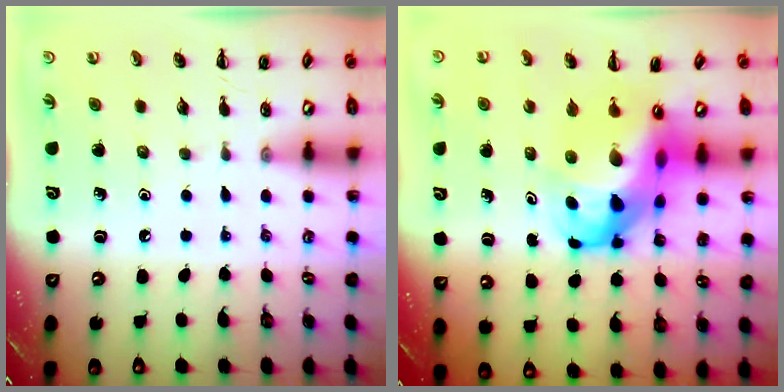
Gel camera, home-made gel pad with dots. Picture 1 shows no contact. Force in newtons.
{"total": 17.0, "press": 16.4, "slide": 4.5}